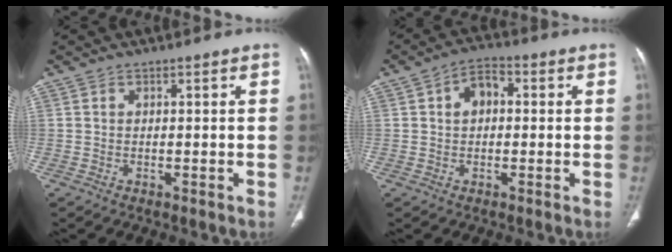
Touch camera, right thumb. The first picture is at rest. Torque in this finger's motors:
{"motor_torque": [-0.25, 0.40, -0.15, 0.31, 0.08]}